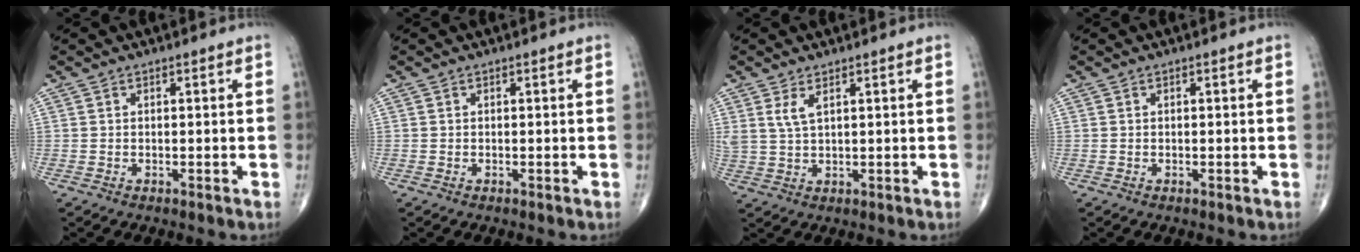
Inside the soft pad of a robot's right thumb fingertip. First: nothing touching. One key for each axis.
{"total": 0.0}
{"total": 3.2, "fx": 1.6, "fy": 1.1, "fz": 2.5, "tx": -0.057, "ty": -0.006, "tz": 0.041}
{"total": 0.0}